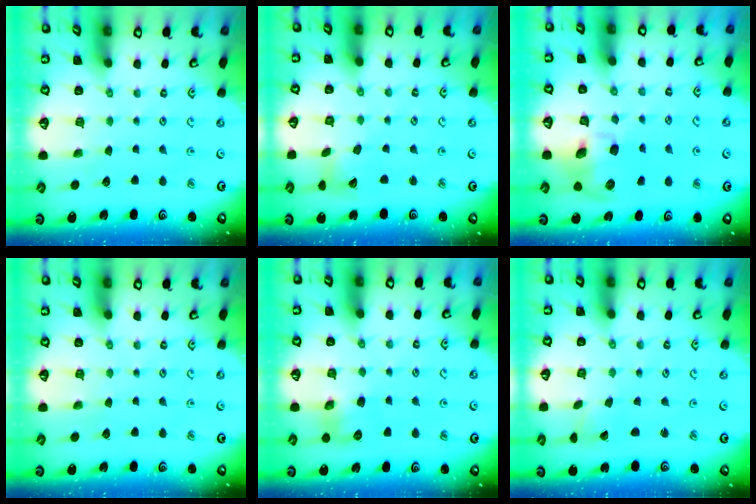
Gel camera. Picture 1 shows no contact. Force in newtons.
{"total": 7.1, "press": 7.0, "slide": 0.9}
{"total": 9.5, "press": 9.4, "slide": 1.7}
{"total": 0.0}
{"total": 6.5, "press": 6.5, "slide": 0.5}
{"total": 1.7, "press": 1.7, "slide": 0.3}